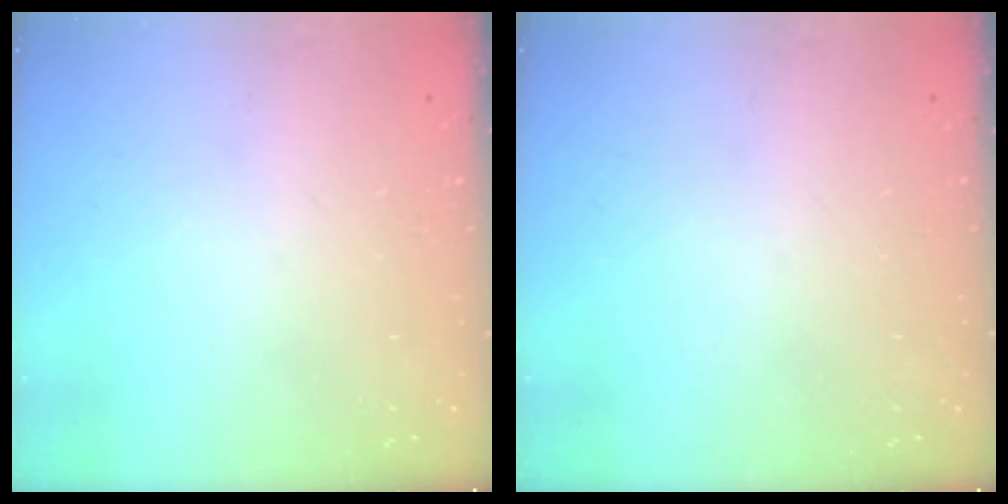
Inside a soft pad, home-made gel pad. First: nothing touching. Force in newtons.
{"total": 0.0}